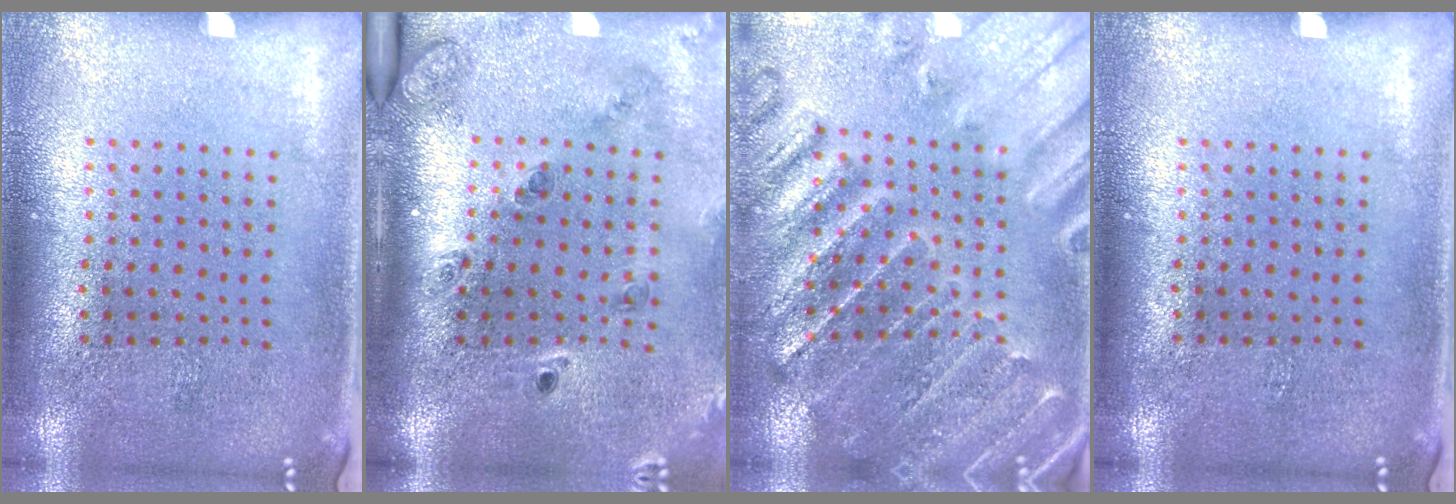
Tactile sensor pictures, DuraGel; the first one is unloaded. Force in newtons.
{"total": 1.8, "press": 1.6, "slide": 0.8}
{"total": 1.8, "press": 1.8, "slide": 0.3}
{"total": 0.0}